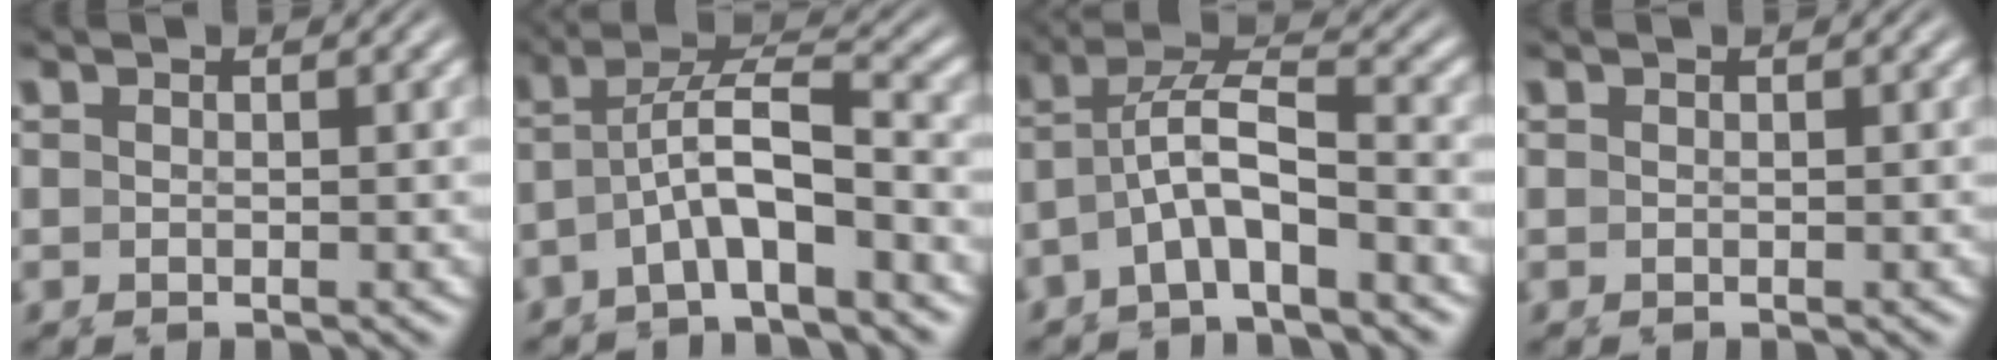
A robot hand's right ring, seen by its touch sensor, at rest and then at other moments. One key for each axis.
{"total": 5.9, "fx": 0.0, "fy": 4.0, "fz": 4.3, "tx": -0.088, "ty": -0.013, "tz": -0.003}
{"total": 6.3, "fx": -0.1, "fy": 4.7, "fz": 4.2, "tx": -0.090, "ty": -0.013, "tz": -0.010}
{"total": 0.0}